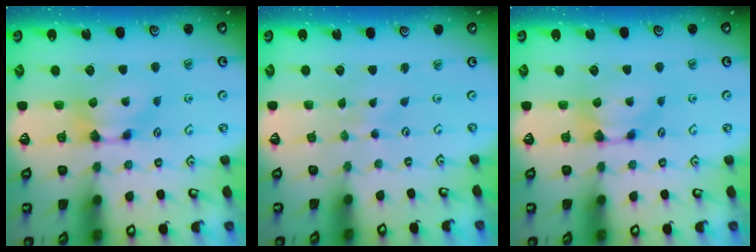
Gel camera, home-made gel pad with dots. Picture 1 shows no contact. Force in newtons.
{"total": 4.6, "press": 4.6, "slide": 0.1}
{"total": 0.0}